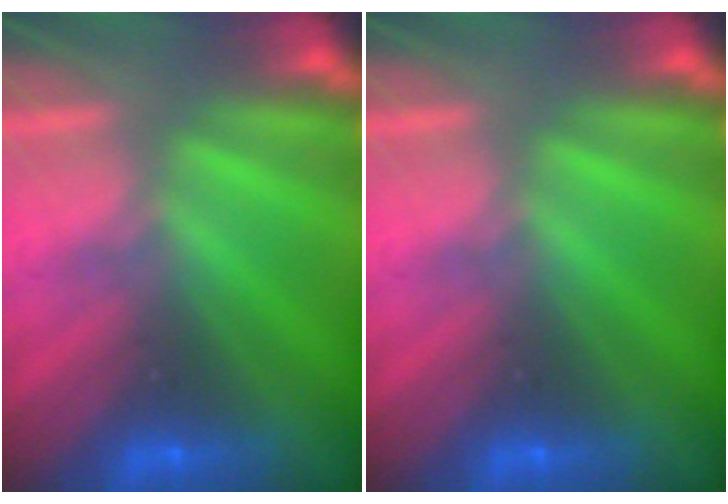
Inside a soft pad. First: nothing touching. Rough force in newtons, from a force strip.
{"total": 0.0}